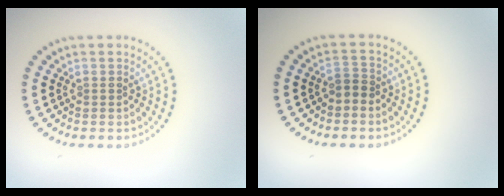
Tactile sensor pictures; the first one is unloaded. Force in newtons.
{"total": 1.4, "press": 1.1, "slide": 0.8}